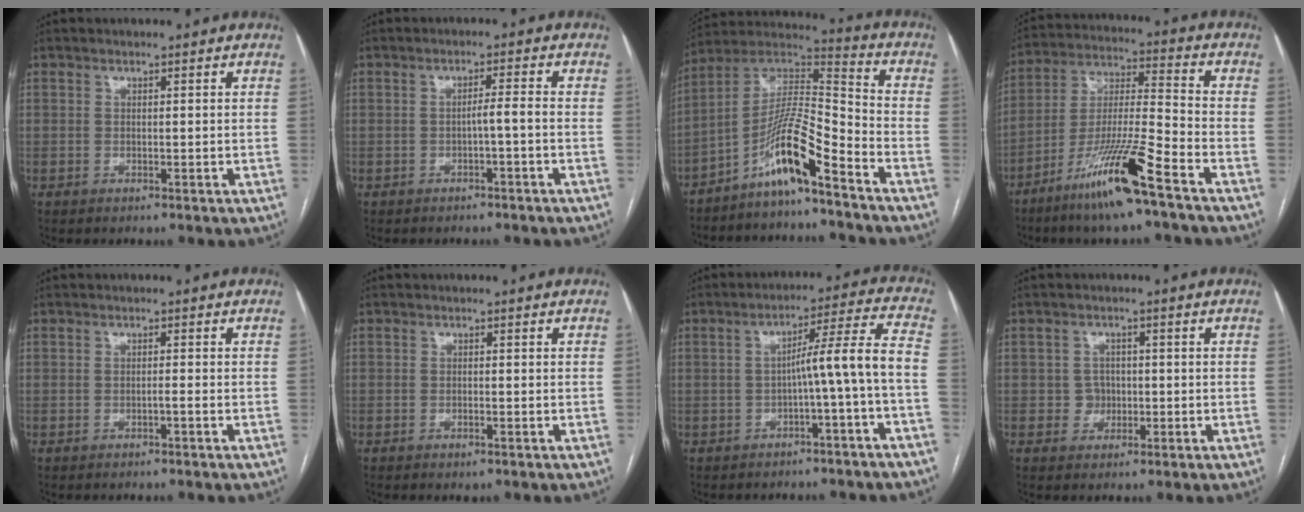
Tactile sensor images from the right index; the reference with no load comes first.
{"total": 2.2, "force": [-0.9, -0.2, 1.9], "torque": [-0.029, 0.004, -0.018]}
{"total": 11.9, "force": [-7.6, 0.7, 9.1], "torque": [-0.172, 0.017, -0.142]}
{"total": 14.6, "force": [-9.1, -0.1, 11.4], "torque": [-0.223, -0.024, -0.169]}
{"total": 0.6, "force": [-0.4, -0.1, 0.5], "torque": [-0.007, 0.002, -0.010]}
{"total": 0.7, "force": [-0.4, 0.2, 0.6], "torque": [-0.008, -0.002, 0.000]}
{"total": 8.3, "force": [-2.4, -1.3, 7.8], "torque": [-0.110, 0.027, -0.032]}
{"total": 2.4, "force": [-0.4, 2.3, 0.5], "torque": [0.002, 0.008, -0.006]}